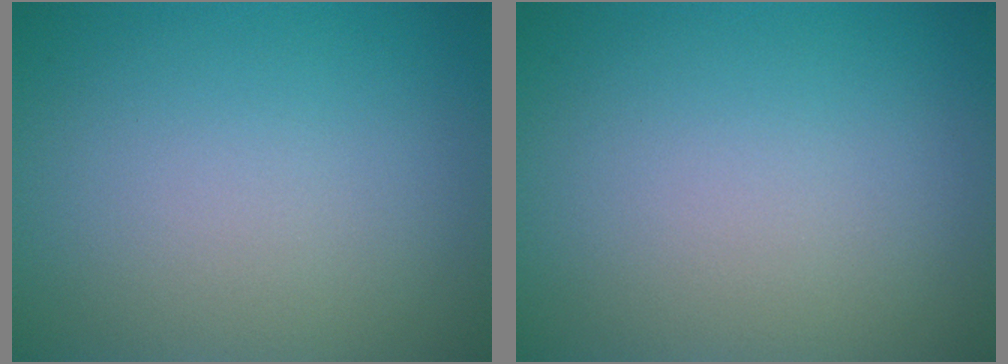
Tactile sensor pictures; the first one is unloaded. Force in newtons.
{"total": 0.0}